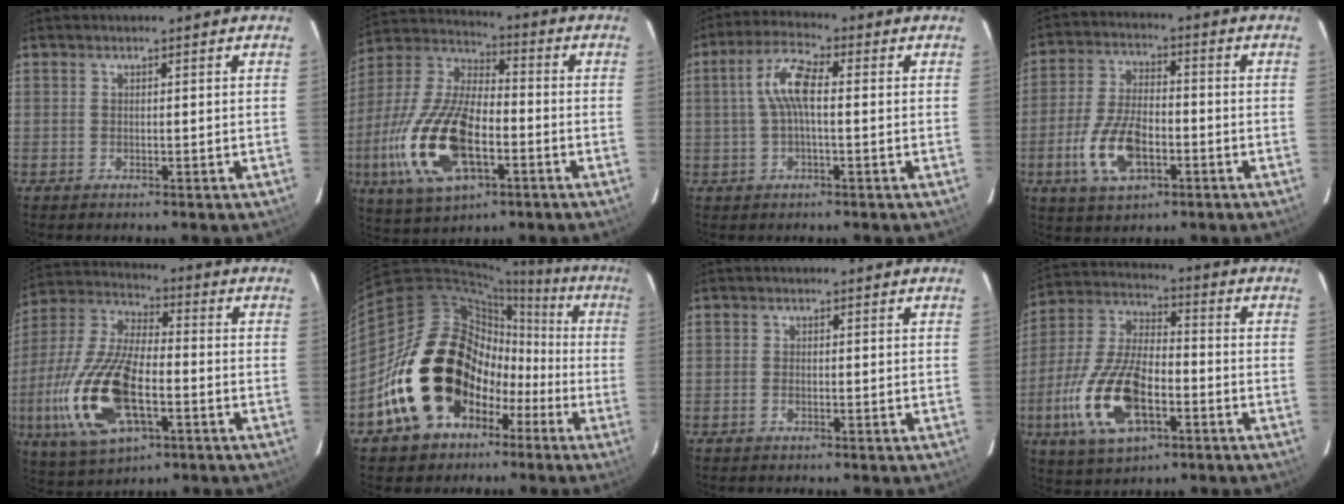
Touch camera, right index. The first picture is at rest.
{"total": 20.9, "force": [-6.3, 9.8, 17.3], "torque": [-0.380, -0.014, -0.113]}
{"total": 7.0, "force": [0.4, 2.1, 6.7], "torque": [-0.139, 0.018, 0.006]}
{"total": 11.9, "force": [-4.2, 6.0, 9.4], "torque": [-0.201, -0.001, -0.074]}
{"total": 20.6, "force": [-5.8, 9.4, 17.3], "torque": [-0.385, -0.016, -0.104]}
{"total": 20.6, "force": [-5.8, 16.5, 10.8], "torque": [-0.215, 0.036, -0.072]}
{"total": 1.0, "force": [-0.6, 0.6, 0.6], "torque": [-0.013, 0.001, -0.011]}
{"total": 17.8, "force": [-6.3, 8.4, 14.4], "torque": [-0.317, -0.007, -0.113]}